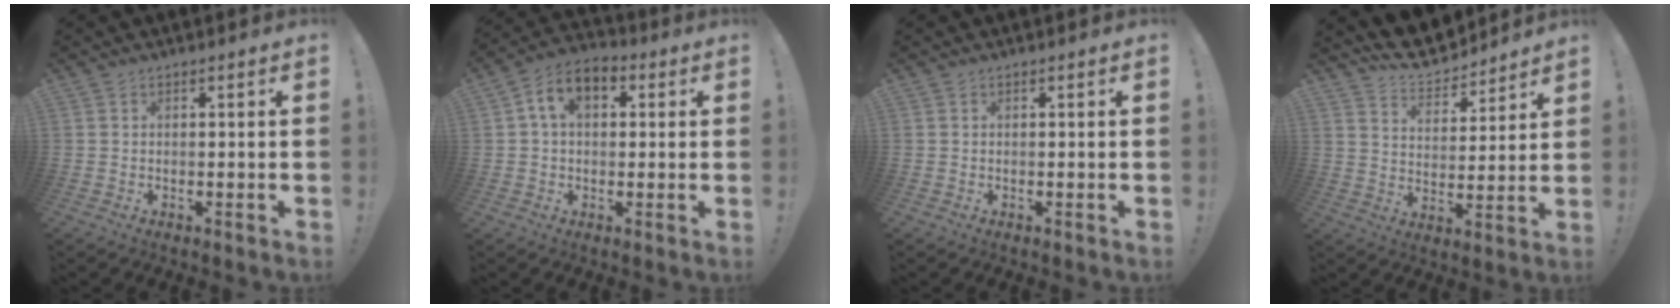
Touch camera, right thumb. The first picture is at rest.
{"total": 8.7, "force": [2.5, 5.5, 6.3], "torque": [-0.112, 0.011, 0.051]}
{"total": 0.0}
{"total": 10.1, "force": [9.2, 3.4, 2.2], "torque": [-0.047, -0.074, 0.172]}